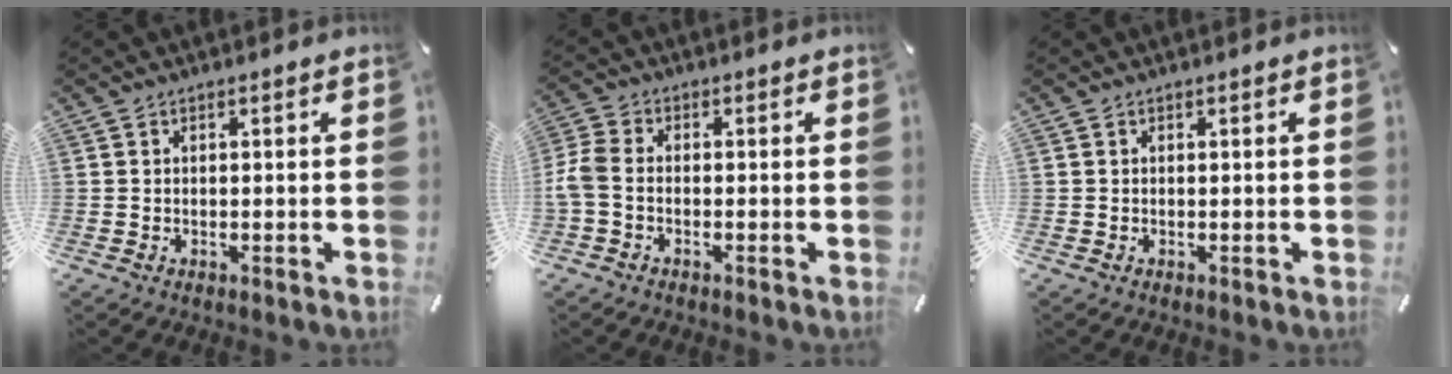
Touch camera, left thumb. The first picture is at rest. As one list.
[{"total": 4.8, "force": [-1.4, 2.6, 3.8], "torque": [-0.088, 0.001, -0.028]}, {"total": 0.0}]